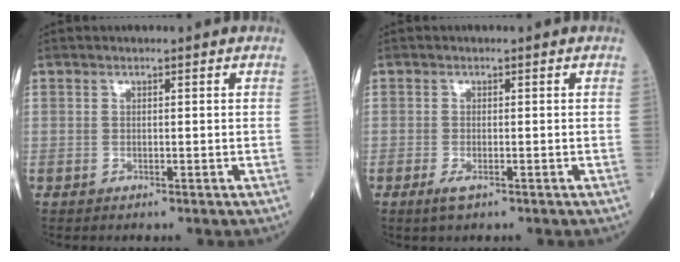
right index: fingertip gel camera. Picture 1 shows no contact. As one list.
[{"total": 1.6, "force": [-0.8, 0.5, 1.3], "torque": [-0.029, -0.003, -0.010]}]